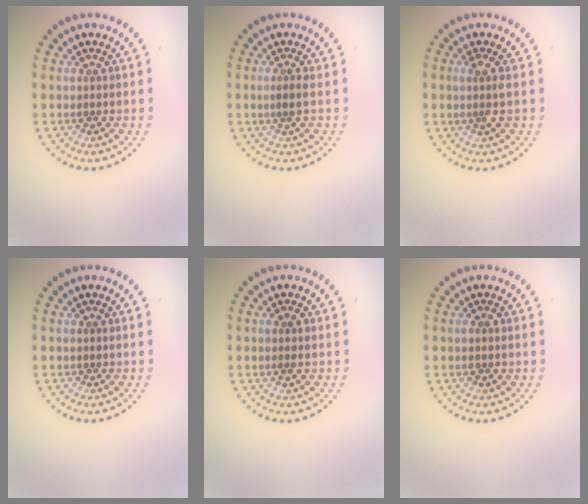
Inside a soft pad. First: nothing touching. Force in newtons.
{"total": 0.9, "press": 0.6, "slide": 0.6}
{"total": 1.5, "press": 1.3, "slide": 0.8}
{"total": 0.0}
{"total": 0.9, "press": 0.8, "slide": 0.4}
{"total": 1.1, "press": 1.1, "slide": 0.2}